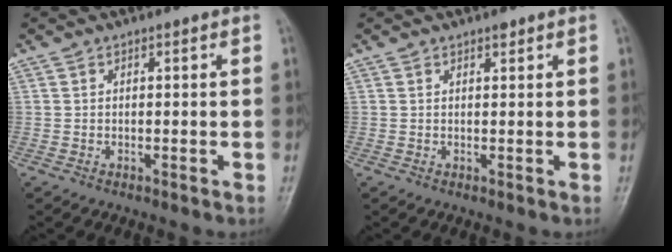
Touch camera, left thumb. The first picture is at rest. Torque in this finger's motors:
{"motor_torque": [0.81, 0.09, 1.12, -0.37, 0.06]}